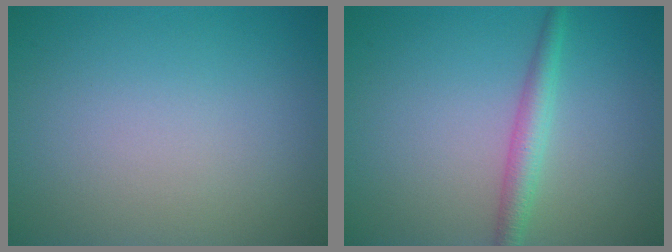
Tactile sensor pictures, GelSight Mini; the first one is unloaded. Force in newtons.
{"total": 2.4, "press": 2.4, "slide": 0.0}